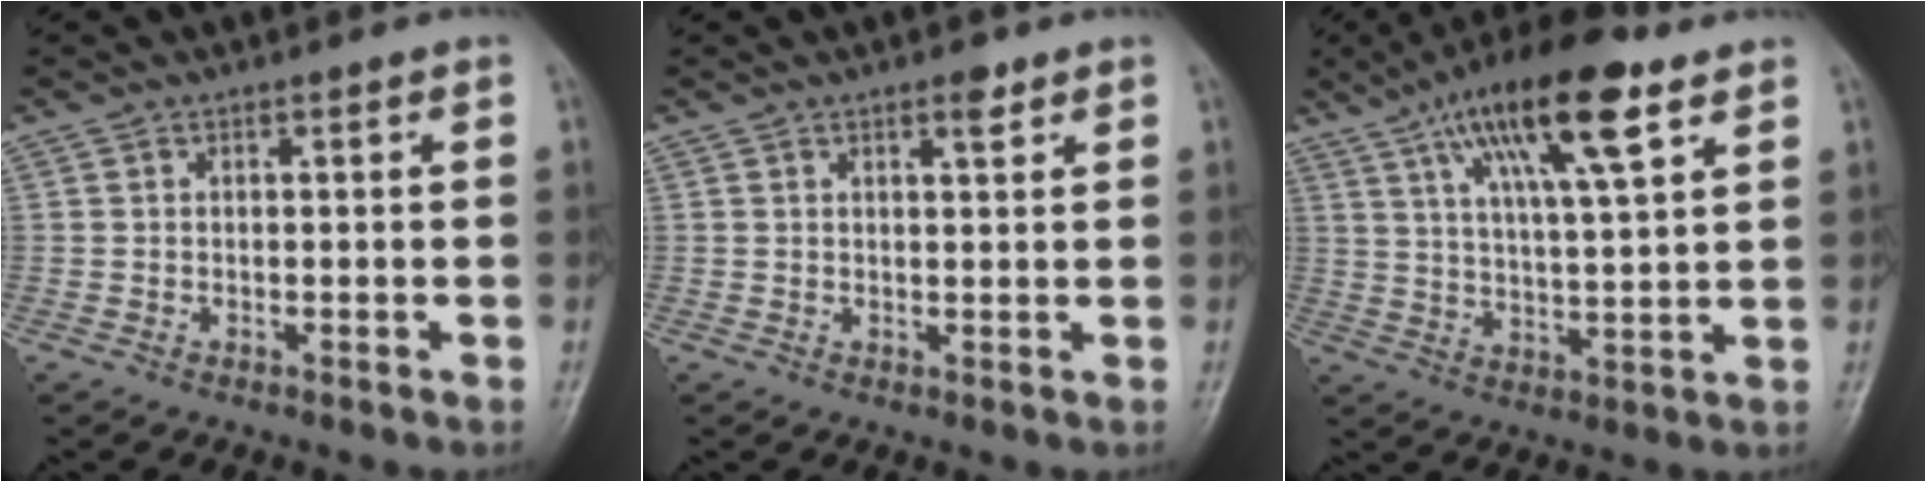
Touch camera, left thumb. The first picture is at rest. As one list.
[{"total": 2.5, "force": [1.6, 0.8, 1.7], "torque": [-0.021, -0.009, 0.023]}, {"total": 16.9, "force": [8.9, 4.4, 13.7], "torque": [-0.220, -0.019, 0.152]}]